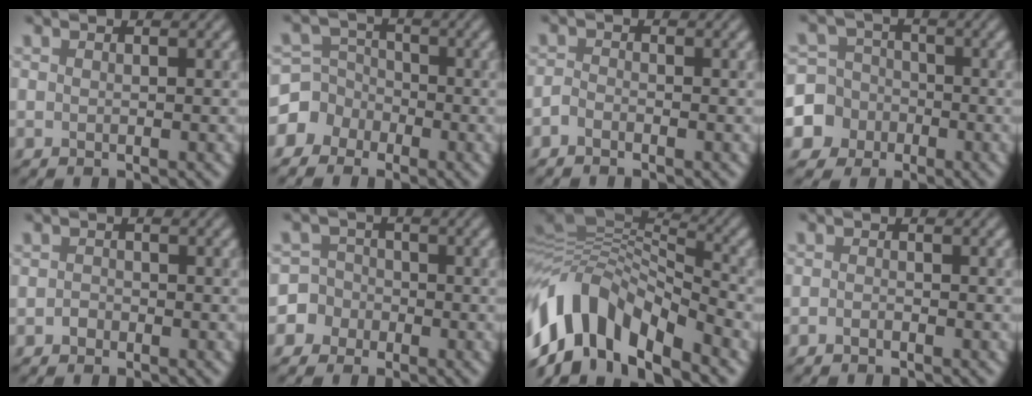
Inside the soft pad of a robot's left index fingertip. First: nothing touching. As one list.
[{"total": 3.4, "force": [-1.7, 2.9, 0.1], "torque": [0.023, 0.015, -0.050]}, {"total": 1.0, "force": [-0.8, 0.4, 0.3], "torque": [-0.006, 0.004, -0.021]}, {"total": 5.5, "force": [-2.1, 5.1, 0.4], "torque": [-0.002, 0.009, -0.064]}, {"total": 0.6, "force": [-0.4, 0.5, 0.1], "torque": [-0.001, 0.004, -0.009]}, {"total": 4.5, "force": [-2.2, 4.0, -0.1], "torque": [0.028, 0.007, -0.057]}, {"total": 11.4, "force": [-5.6, 5.9, 8.1], "torque": [-0.149, 0.021, -0.116]}, {"total": 0.6, "force": [-0.6, 0.2, 0.2], "torque": [-0.003, 0.004, -0.013]}]